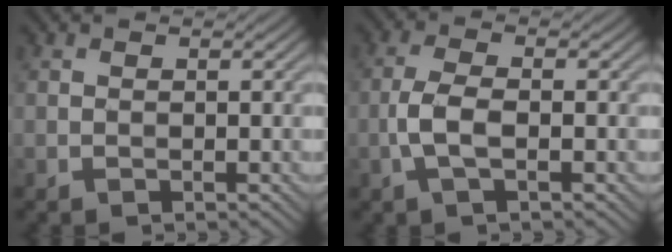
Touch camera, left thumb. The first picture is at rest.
{"total": 3.7, "force": [-1.1, 1.3, 3.3], "torque": [-0.078, 0.002, -0.029]}